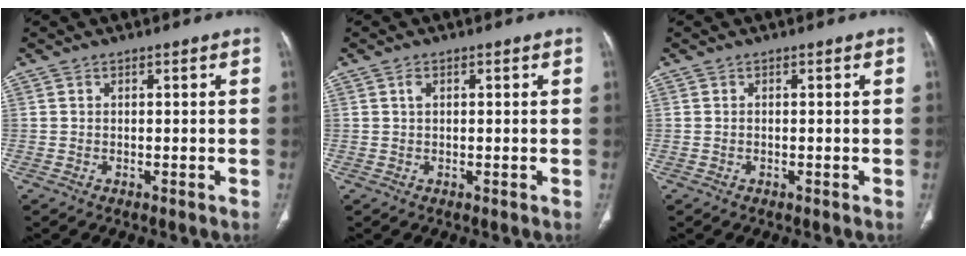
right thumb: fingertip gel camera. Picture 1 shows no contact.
{"total": 1.3, "force": [0.5, 0.7, 0.9], "torque": [-0.019, 0.006, 0.011]}
{"total": 0.0}